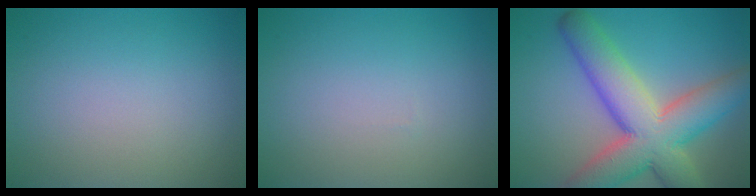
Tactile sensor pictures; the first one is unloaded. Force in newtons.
{"total": 0.0}
{"total": 10.9, "press": 10.9, "slide": 0.6}